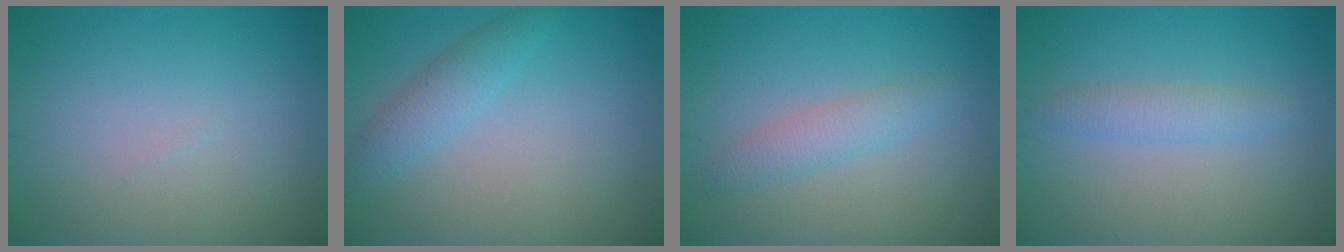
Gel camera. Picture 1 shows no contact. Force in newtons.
{"total": 2.3, "press": 2.3, "slide": 0.2}
{"total": 2.1, "press": 2.1, "slide": 0.1}
{"total": 1.8, "press": 1.8, "slide": 0.2}